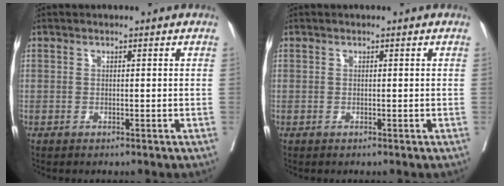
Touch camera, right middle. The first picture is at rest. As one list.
[{"total": 0.0}]